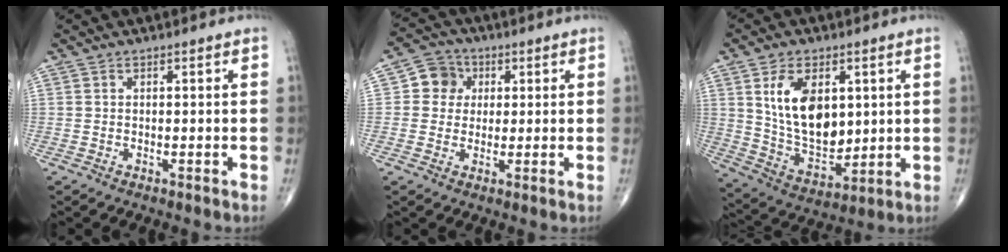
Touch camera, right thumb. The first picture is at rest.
{"total": 6.3, "force": [1.2, 5.9, 2.0], "torque": [-0.002, 0.007, 0.010]}
{"total": 15.3, "force": [3.8, 9.3, 11.5], "torque": [-0.170, -0.025, 0.084]}